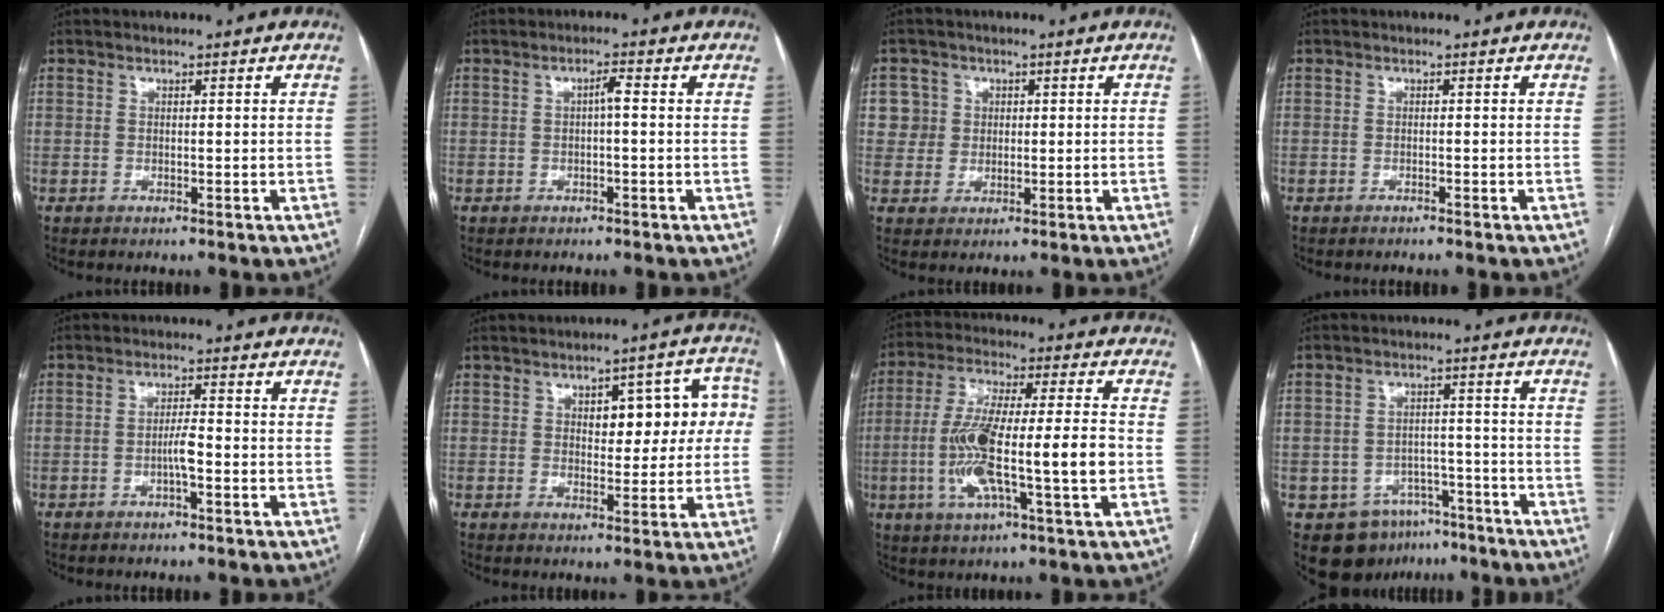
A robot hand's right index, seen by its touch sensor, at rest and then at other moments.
{"total": 1.8, "force": [0.0, 0.2, 1.8], "torque": [-0.029, 0.005, 0.000]}
{"total": 4.3, "force": [1.1, 4.1, -0.1], "torque": [0.018, 0.009, 0.021]}
{"total": 0.7, "force": [-0.7, -0.2, 0.3], "torque": [-0.007, 0.001, -0.012]}
{"total": 2.7, "force": [-1.0, 0.3, 2.5], "torque": [-0.044, 0.002, -0.019]}
{"total": 9.1, "force": [1.5, 4.4, 7.8], "torque": [-0.079, 0.037, 0.023]}
{"total": 15.5, "force": [-2.8, 1.3, 15.2], "torque": [-0.288, 0.005, -0.051]}
{"total": 9.3, "force": [-5.9, 6.7, 2.6], "torque": [-0.034, 0.020, -0.080]}